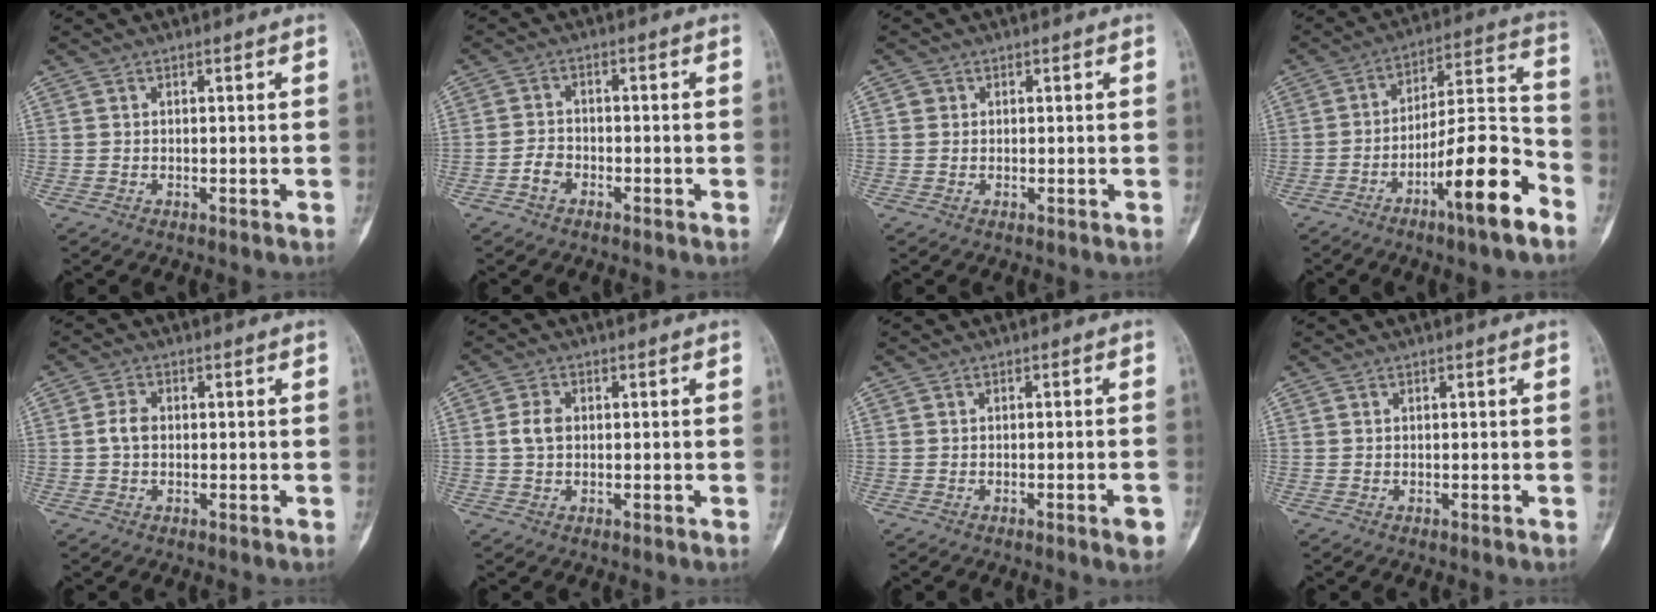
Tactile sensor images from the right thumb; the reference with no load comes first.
{"total": 2.8, "force": [-1.6, 1.9, 1.2], "torque": [-0.014, 0.014, -0.032]}
{"total": 1.0, "force": [0.2, 1.0, 0.2], "torque": [0.004, 0.003, 0.002]}
{"total": 16.1, "force": [-8.8, 2.8, 13.2], "torque": [-0.210, 0.066, -0.139]}
{"total": 2.8, "force": [-0.1, 1.9, 2.0], "torque": [-0.039, 0.006, -0.006]}
{"total": 3.2, "force": [0.2, 2.2, 2.3], "torque": [-0.046, 0.006, 0.002]}
{"total": 3.0, "force": [-1.4, 0.3, 2.6], "torque": [-0.033, 0.002, -0.019]}
{"total": 0.0}